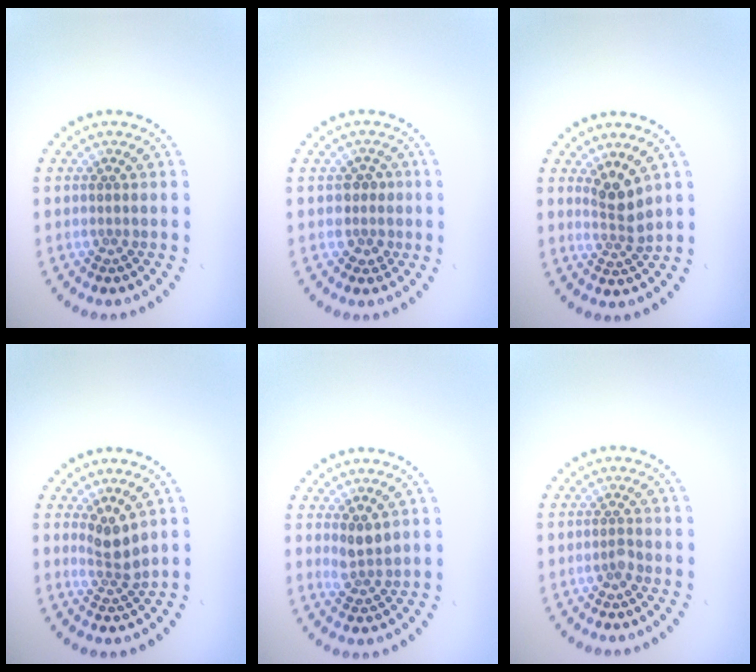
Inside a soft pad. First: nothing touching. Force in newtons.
{"total": 1.9, "press": 1.5, "slide": 1.0}
{"total": 2.4, "press": 1.7, "slide": 1.7}
{"total": 2.2, "press": 1.8, "slide": 1.4}
{"total": 1.9, "press": 1.8, "slide": 0.7}
{"total": 0.8, "press": 0.6, "slide": 0.5}